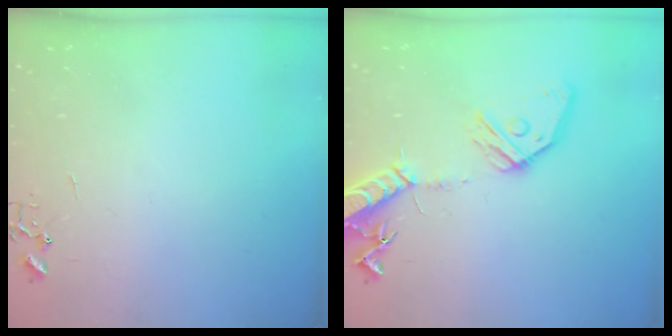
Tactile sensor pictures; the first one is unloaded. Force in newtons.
{"total": 16.6, "press": 16.2, "slide": 3.2}